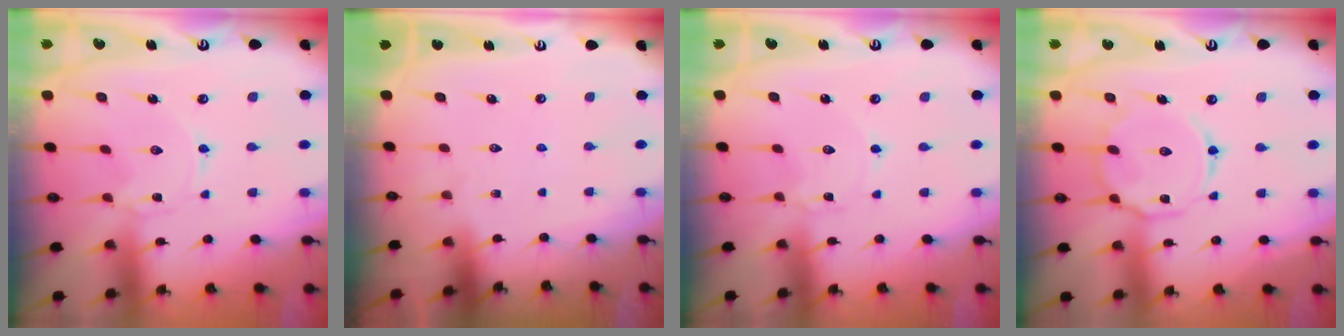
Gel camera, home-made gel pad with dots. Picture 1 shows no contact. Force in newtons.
{"total": 0.0}
{"total": 1.0, "press": 1.0, "slide": 0.1}
{"total": 11.8, "press": 11.7, "slide": 1.1}